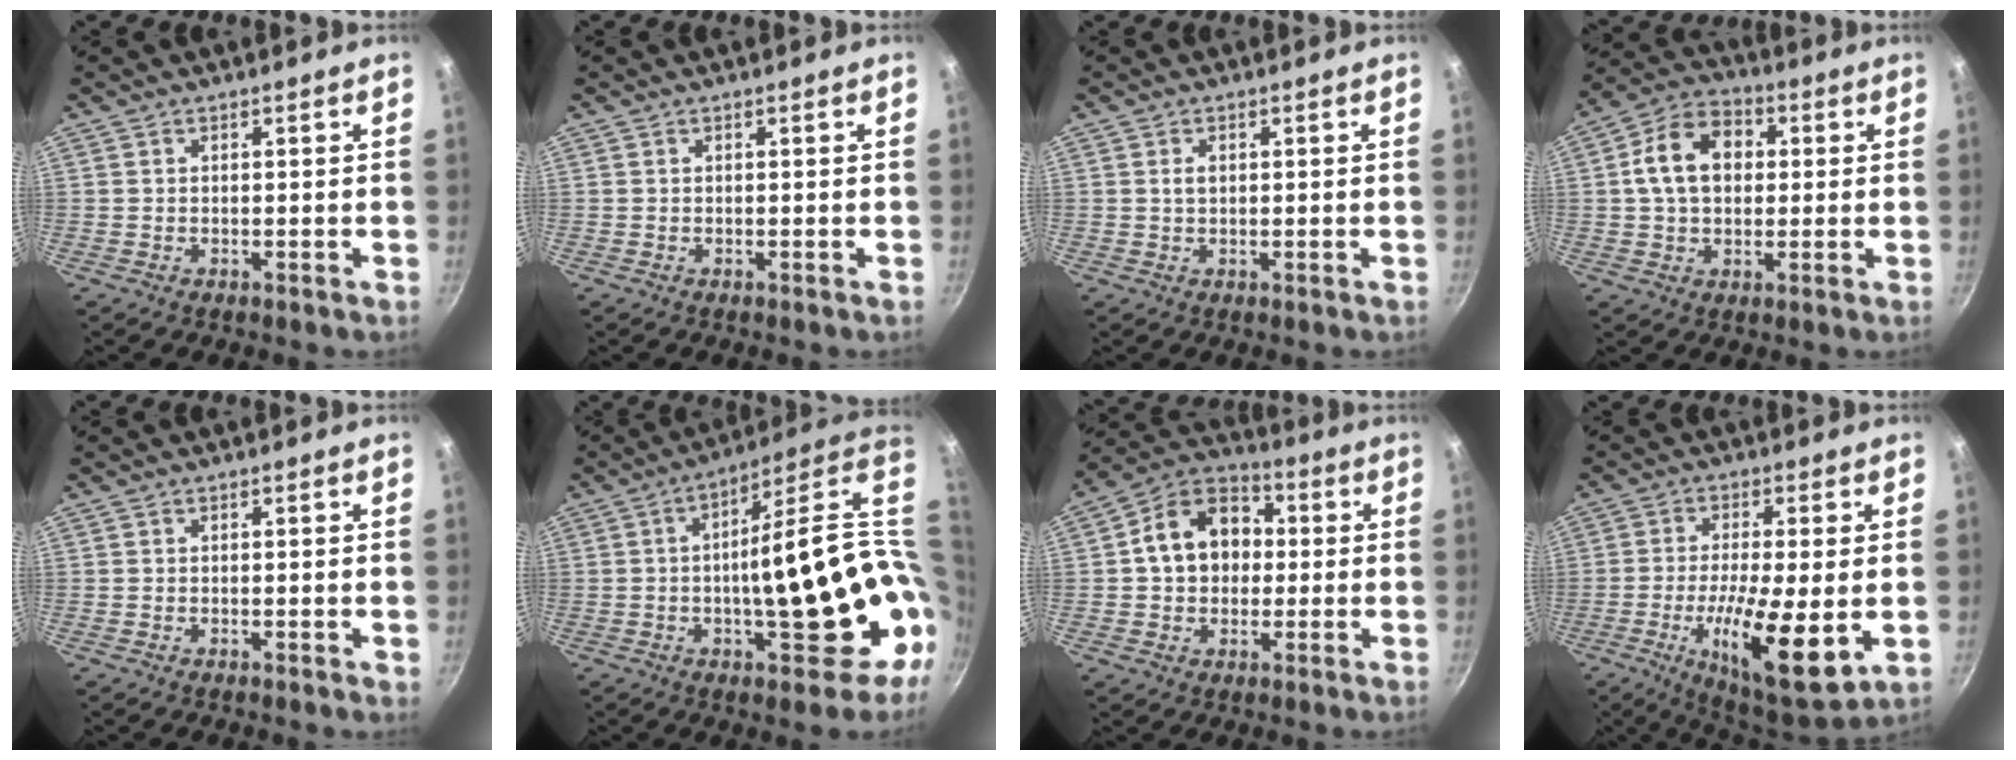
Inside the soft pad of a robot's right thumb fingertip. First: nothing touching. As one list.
[{"total": 0.0}, {"total": 1.6, "force": [0.3, 1.0, 1.1], "torque": [-0.018, 0.002, 0.006]}, {"total": 12.3, "force": [1.8, 8.9, 8.2], "torque": [-0.113, 0.020, 0.016]}, {"total": 0.8, "force": [-0.1, 0.2, 0.8], "torque": [-0.012, 0.000, -0.003]}, {"total": 24.6, "force": [-1.3, 8.0, 23.2], "torque": [-0.283, 0.007, -0.006]}, {"total": 13.8, "force": [1.2, 10.8, 8.5], "torque": [-0.106, 0.029, 0.002]}, {"total": 16.4, "force": [-3.4, 4.4, 15.4], "torque": [-0.253, -0.005, -0.053]}]